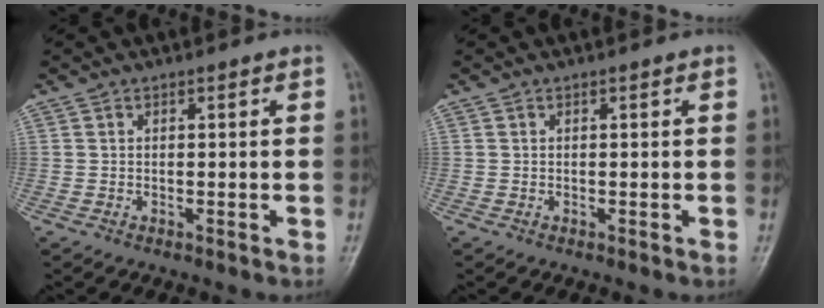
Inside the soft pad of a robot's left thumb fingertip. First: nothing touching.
{"total": 0.0}